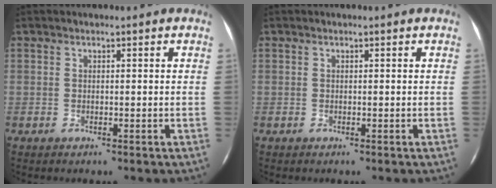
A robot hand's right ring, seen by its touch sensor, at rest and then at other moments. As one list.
[{"total": 0.0}]